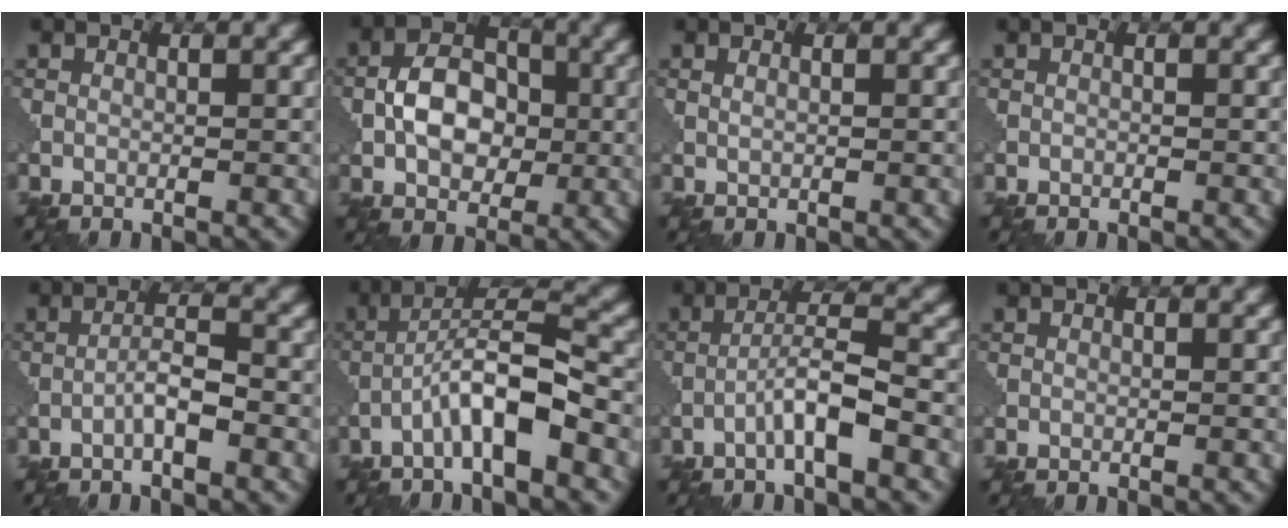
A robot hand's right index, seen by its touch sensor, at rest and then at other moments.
{"total": 6.1, "force": [-0.5, 4.3, 4.3], "torque": [-0.070, 0.006, -0.011]}
{"total": 0.5, "force": [0.3, 0.2, 0.4], "torque": [-0.011, 0.000, 0.005]}
{"total": 0.0}
{"total": 2.7, "force": [-1.3, 0.4, 2.3], "torque": [-0.042, 0.012, -0.029]}
{"total": 6.0, "force": [-2.8, 1.1, 5.2], "torque": [-0.092, 0.024, -0.055]}
{"total": 4.0, "force": [-2.0, 0.3, 3.5], "torque": [-0.063, 0.020, -0.043]}
{"total": 0.0}